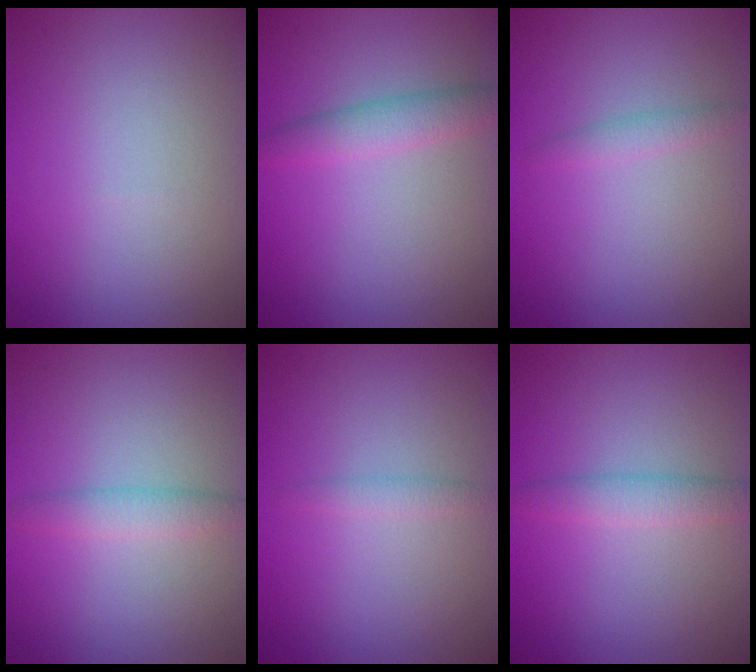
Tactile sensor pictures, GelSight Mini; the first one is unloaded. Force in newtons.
{"total": 2.5, "press": 2.5, "slide": 0.1}
{"total": 1.2, "press": 1.2, "slide": 0.0}
{"total": 1.9, "press": 1.9, "slide": 0.0}
{"total": 1.0, "press": 0.9, "slide": 0.2}
{"total": 2.1, "press": 2.1, "slide": 0.1}